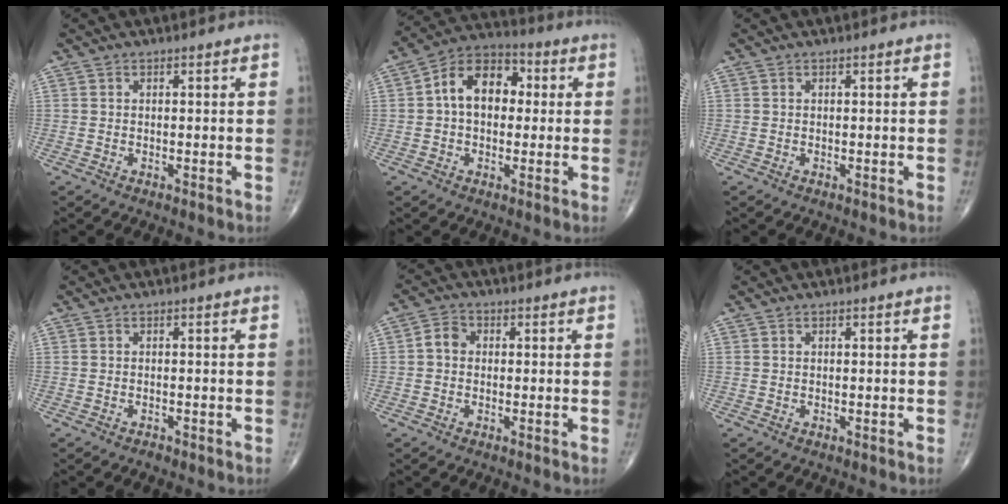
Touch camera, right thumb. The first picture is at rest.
{"total": 11.9, "force": [1.4, 8.1, 8.6], "torque": [-0.117, 0.030, 0.011]}
{"total": 0.0}
{"total": 0.8, "force": [-0.6, 0.3, 0.3], "torque": [-0.008, 0.004, -0.010]}
{"total": 4.0, "force": [-0.1, 3.3, 2.1], "torque": [-0.027, 0.013, -0.011]}
{"total": 0.0}